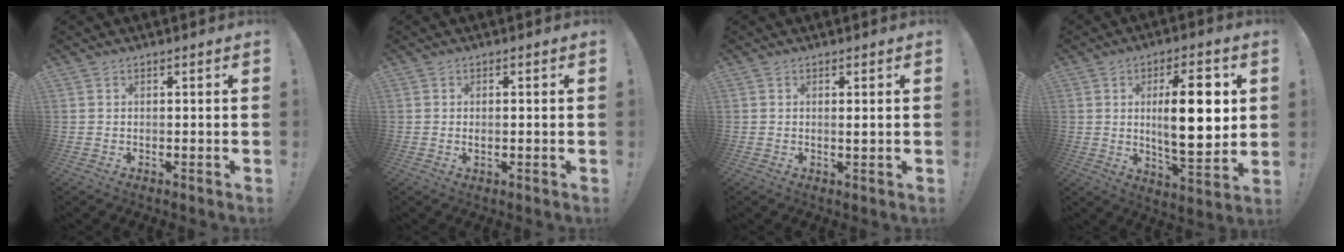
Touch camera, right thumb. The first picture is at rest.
{"total": 1.0, "force": [0.0, 0.2, 1.0], "torque": [-0.018, 0.001, 0.000]}
{"total": 0.9, "force": [0.1, -0.2, 0.9], "torque": [-0.003, -0.008, -0.002]}
{"total": 17.1, "force": [3.0, 5.7, 15.9], "torque": [-0.235, -0.010, 0.035]}